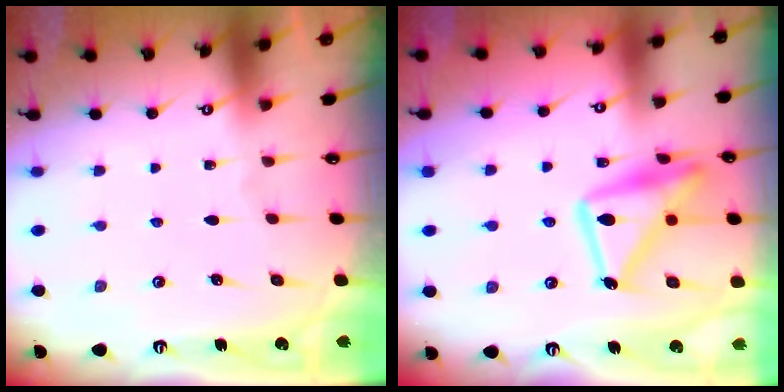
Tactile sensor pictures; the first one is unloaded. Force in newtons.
{"total": 17.6, "press": 17.5, "slide": 1.2}